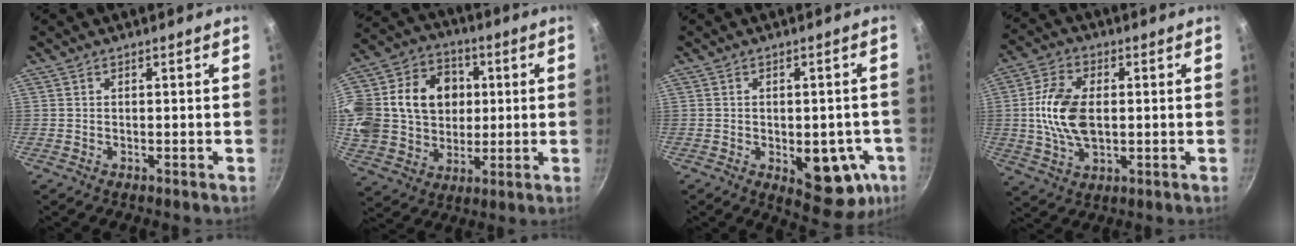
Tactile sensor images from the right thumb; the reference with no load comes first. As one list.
[{"total": 27.1, "force": [4.1, 22.1, 15.1], "torque": [-0.334, 0.040, 0.080]}, {"total": 13.0, "force": [-3.6, 6.9, 10.4], "torque": [-0.080, 0.001, -0.035]}, {"total": 11.7, "force": [0.4, 6.9, 9.4], "torque": [-0.178, 0.007, 0.007]}]